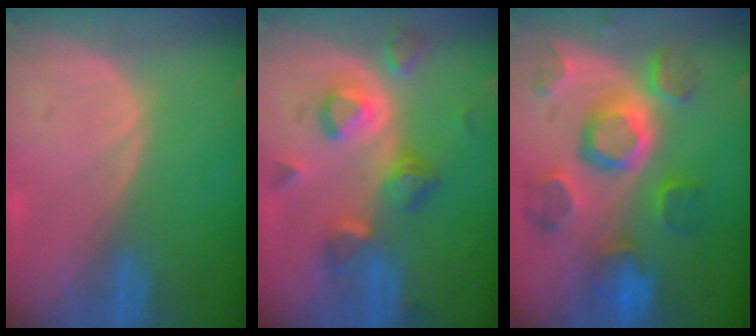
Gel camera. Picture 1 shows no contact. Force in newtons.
{"total": 7.2, "press": 7.2, "slide": 1.0}
{"total": 11.5, "press": 10.1, "slide": 5.5}